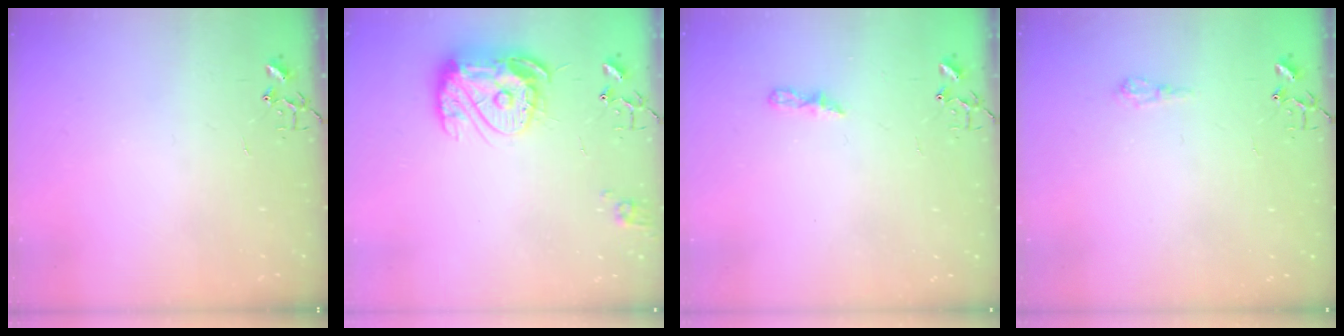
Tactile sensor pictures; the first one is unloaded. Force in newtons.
{"total": 15.4, "press": 15.3, "slide": 1.3}
{"total": 5.3, "press": 5.3, "slide": 0.6}
{"total": 6.1, "press": 6.1, "slide": 0.7}